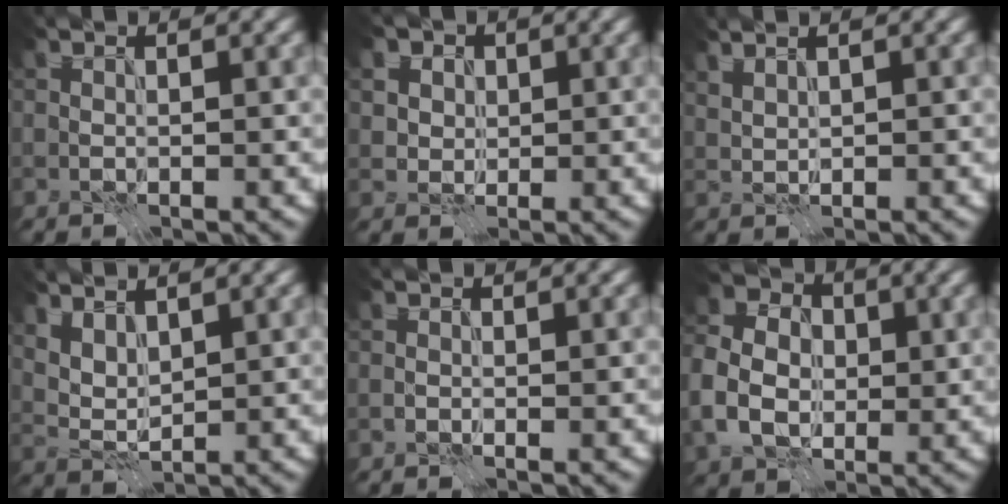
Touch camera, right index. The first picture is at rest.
{"total": 4.0, "force": [2.1, 3.0, 1.4], "torque": [-0.043, 0.002, 0.045]}
{"total": 2.0, "force": [1.5, 0.6, 1.1], "torque": [-0.014, 0.002, 0.021]}
{"total": 2.7, "force": [1.8, 1.3, 1.5], "torque": [-0.037, -0.002, 0.043]}
{"total": 0.0}
{"total": 7.4, "force": [-0.5, 6.1, 4.2], "torque": [-0.090, 0.001, -0.010]}